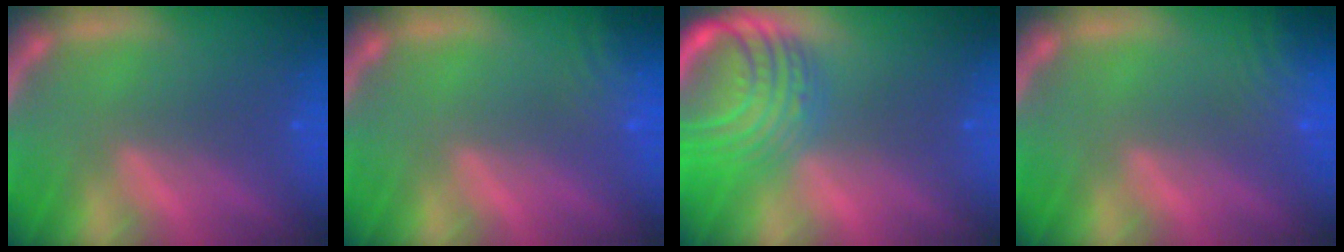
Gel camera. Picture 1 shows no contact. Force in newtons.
{"total": 4.6}
{"total": 10.0}
{"total": 6.1}